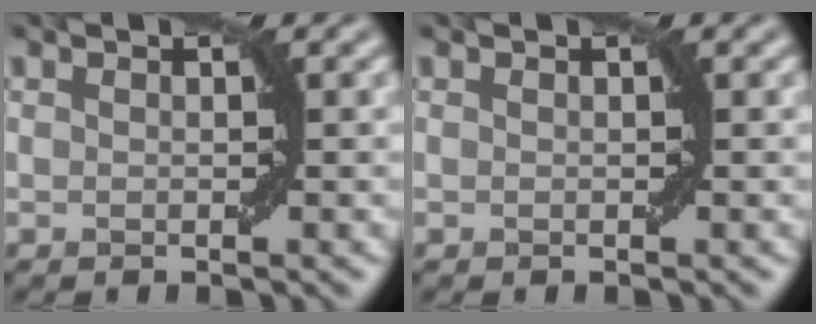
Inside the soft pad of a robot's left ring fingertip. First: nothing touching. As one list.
[{"total": 0.0}]